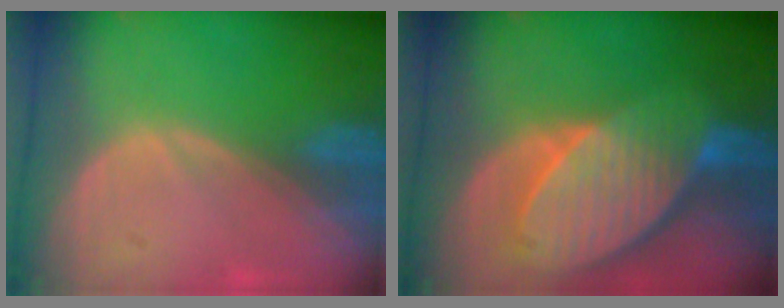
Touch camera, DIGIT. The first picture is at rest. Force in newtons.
{"total": 10.3, "press": 9.0, "slide": 5.0}